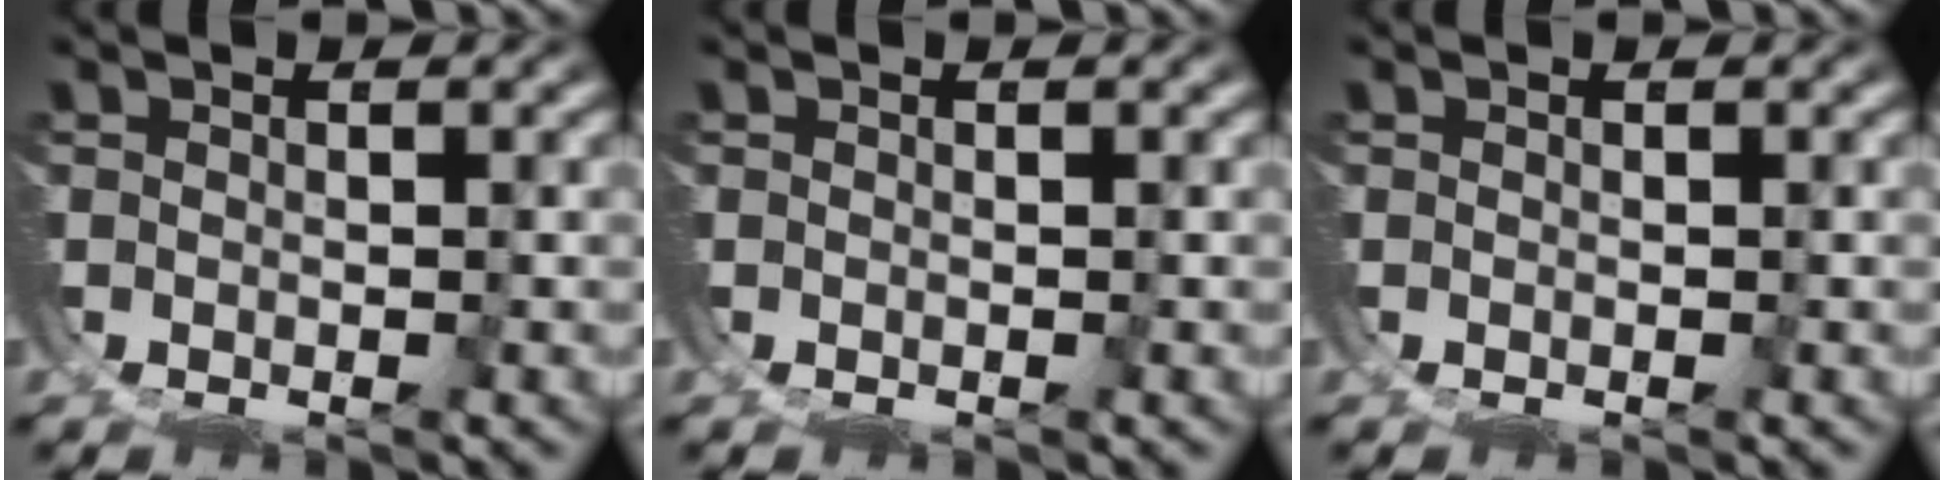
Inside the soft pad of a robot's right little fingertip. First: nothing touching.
{"total": 0.0}
{"total": 0.0}